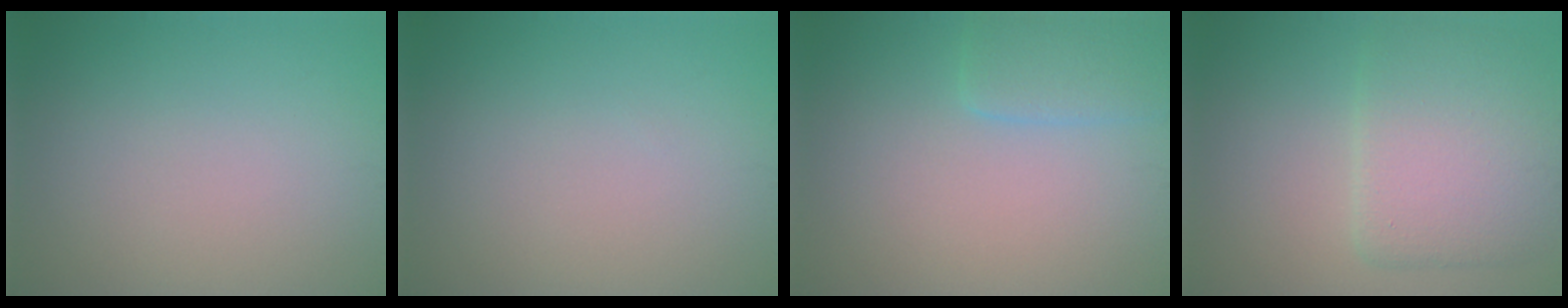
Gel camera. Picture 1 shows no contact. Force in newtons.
{"total": 0.0}
{"total": 3.0, "press": 3.0, "slide": 0.2}
{"total": 7.2, "press": 7.2, "slide": 0.2}